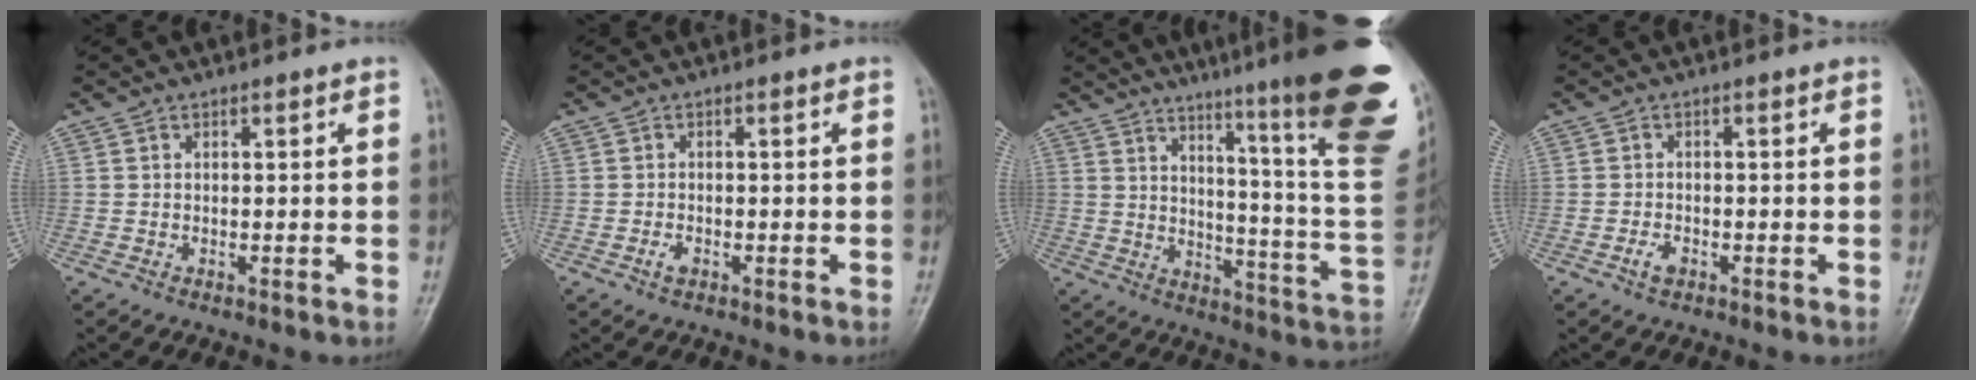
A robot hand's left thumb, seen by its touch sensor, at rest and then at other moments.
{"total": 1.4, "force": [-0.7, 0.8, 0.9], "torque": [-0.016, 0.003, -0.013]}
{"total": 29.4, "force": [17.8, 3.2, 23.2], "torque": [-0.236, -0.093, 0.239]}
{"total": 1.9, "force": [-1.0, 1.1, 1.2], "torque": [-0.023, 0.006, -0.019]}